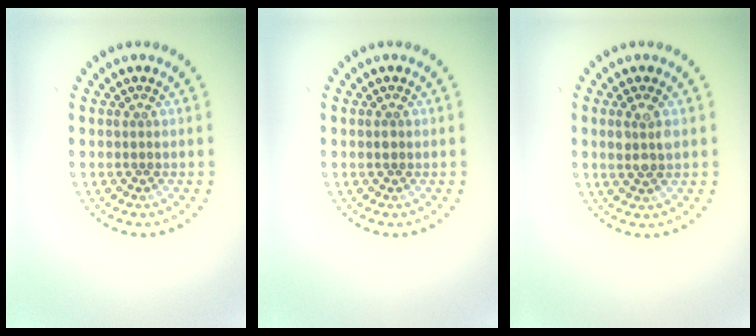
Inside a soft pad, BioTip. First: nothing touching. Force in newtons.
{"total": 0.7, "press": 0.7, "slide": 0.0}
{"total": 2.2, "press": 2.1, "slide": 0.7}